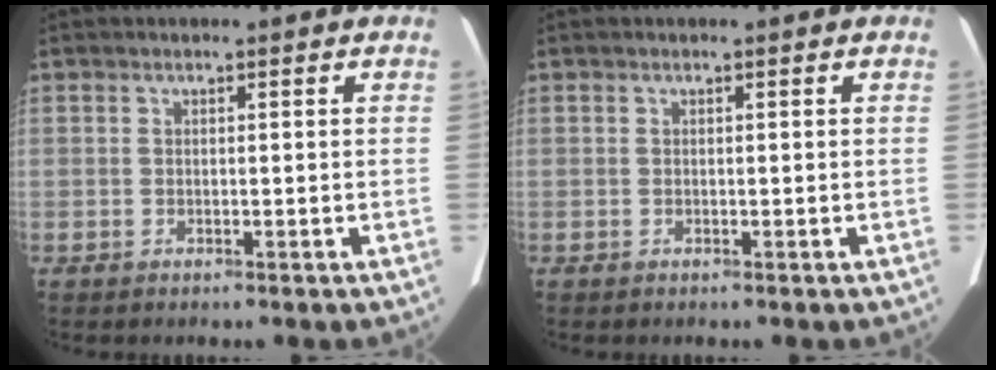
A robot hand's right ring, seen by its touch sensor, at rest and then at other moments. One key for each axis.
{"total": 0.0}